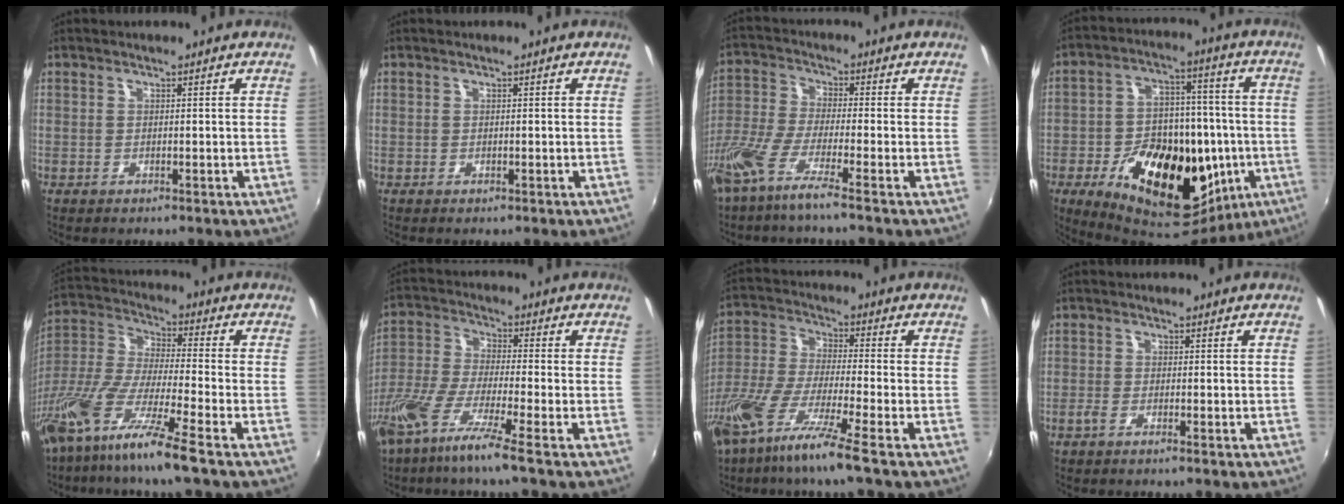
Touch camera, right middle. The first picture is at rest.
{"total": 0.0}
{"total": 9.7, "force": [-6.4, 0.3, 7.3], "torque": [-0.157, -0.028, -0.125]}
{"total": 26.2, "force": [-8.9, 14.8, 19.7], "torque": [-0.360, -0.007, -0.109]}
{"total": 16.5, "force": [-11.3, 0.1, 12.1], "torque": [-0.240, -0.035, -0.220]}
{"total": 11.6, "force": [-7.6, 0.3, 8.8], "torque": [-0.181, -0.030, -0.147]}
{"total": 14.5, "force": [-9.6, 0.3, 10.8], "torque": [-0.216, -0.042, -0.184]}
{"total": 1.7, "force": [-1.3, 0.0, 1.1], "torque": [-0.027, -0.003, -0.028]}